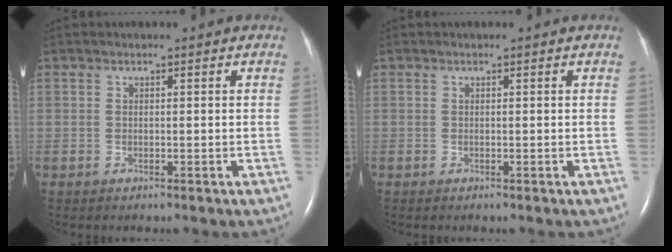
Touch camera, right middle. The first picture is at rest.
{"total": 0.0}